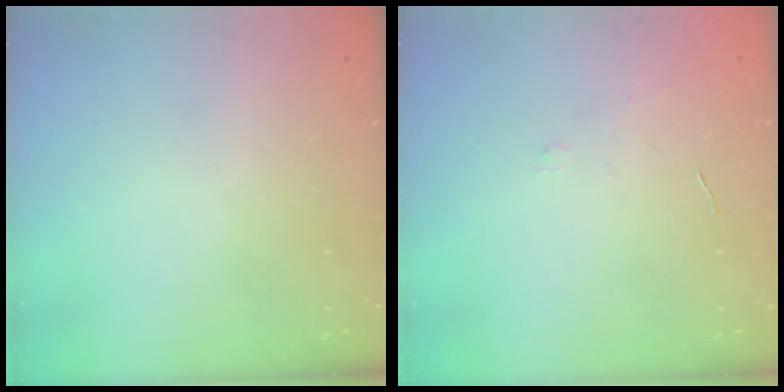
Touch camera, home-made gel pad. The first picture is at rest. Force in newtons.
{"total": 2.9, "press": 2.9, "slide": 0.2}